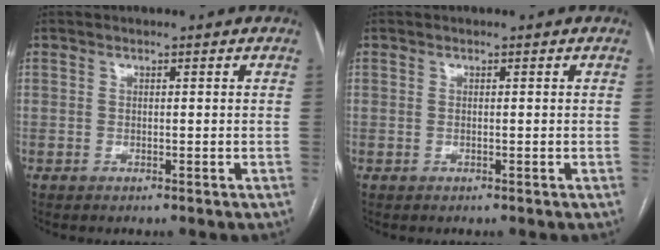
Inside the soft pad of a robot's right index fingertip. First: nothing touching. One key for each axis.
{"total": 0.0}